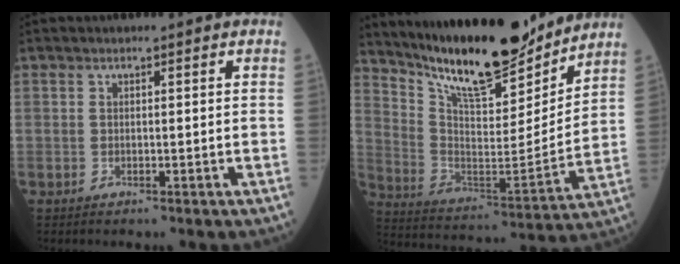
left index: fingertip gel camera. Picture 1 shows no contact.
{"total": 18.2, "force": [15.9, 3.1, 8.1], "torque": [-0.147, -0.027, 0.272]}